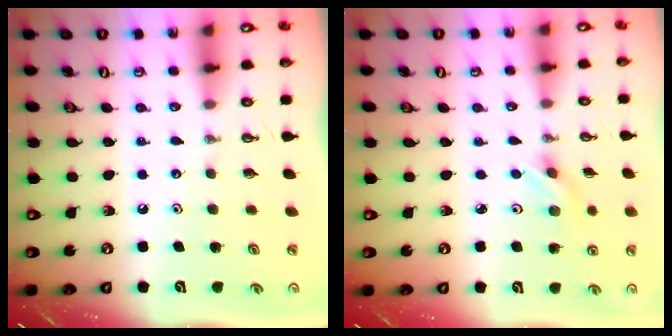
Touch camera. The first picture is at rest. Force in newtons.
{"total": 2.2, "press": 2.1, "slide": 0.7}